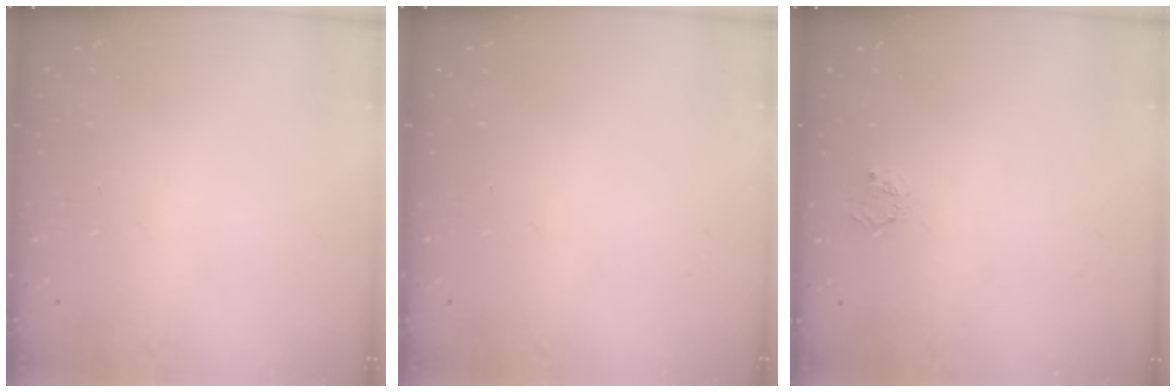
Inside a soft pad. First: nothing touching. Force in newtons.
{"total": 0.0}
{"total": 2.3, "press": 2.3, "slide": 0.3}